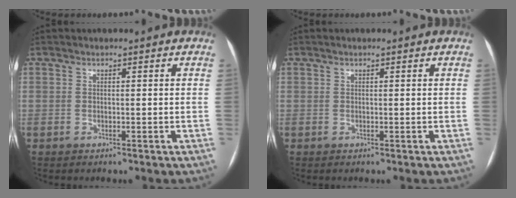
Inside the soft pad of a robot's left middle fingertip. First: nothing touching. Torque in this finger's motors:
{"motor_torque": [-0.06, 0.07, -0.09, -0.01]}